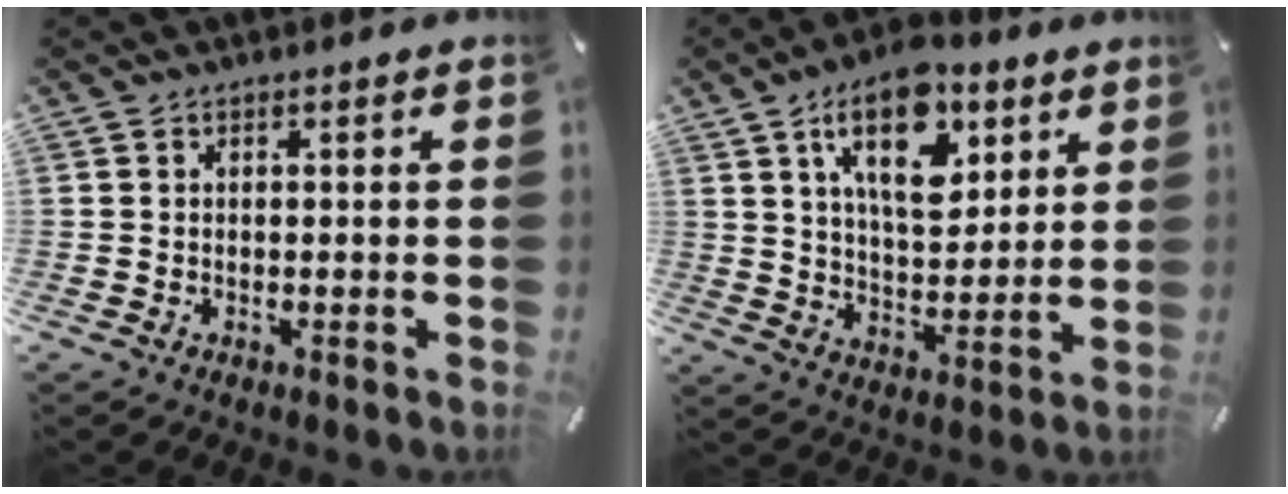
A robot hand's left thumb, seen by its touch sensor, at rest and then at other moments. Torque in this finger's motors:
{"motor_torque": [1.05, 0.29, 1.39, -1.38, 0.20]}